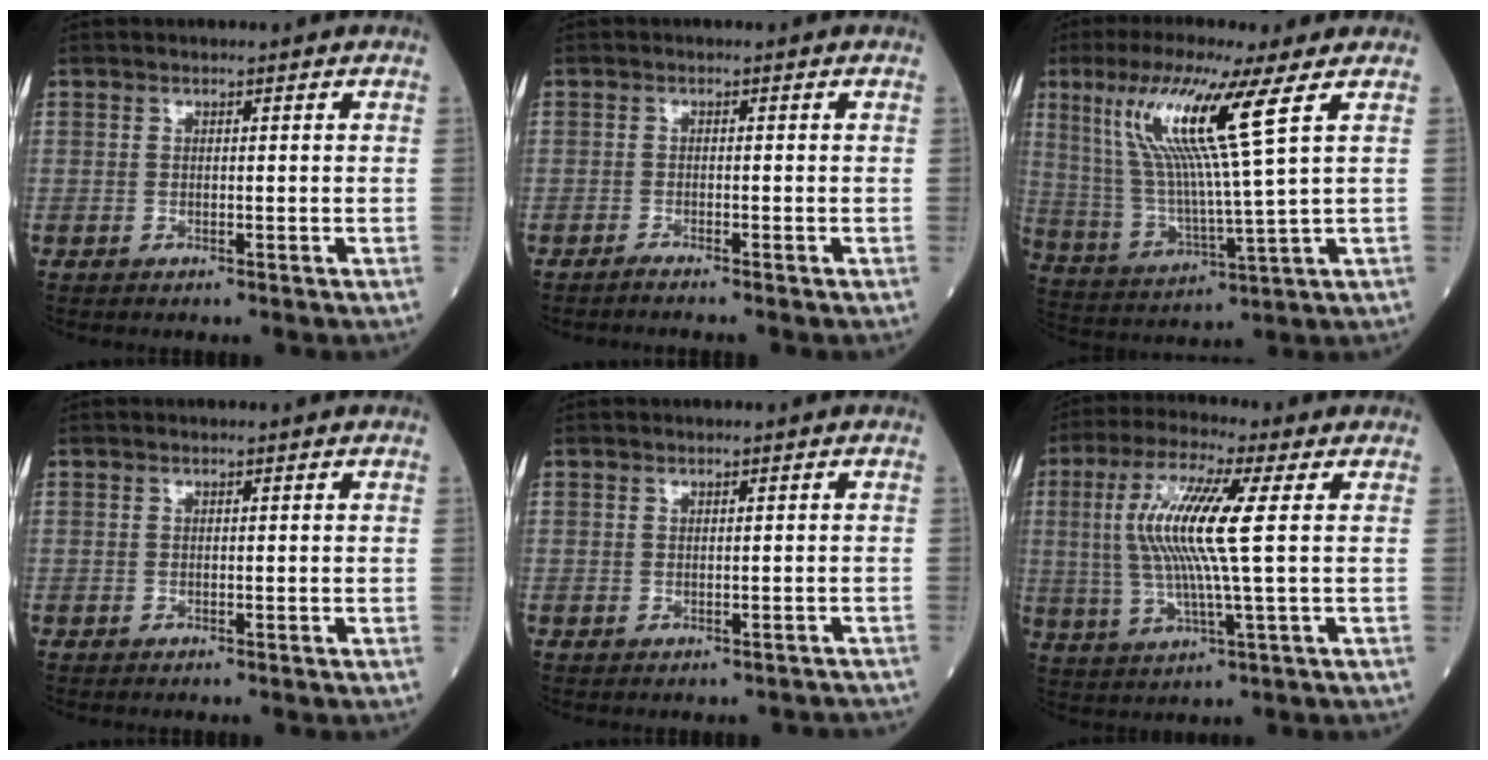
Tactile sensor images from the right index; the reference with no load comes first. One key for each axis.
{"total": 1.5, "fx": -1.3, "fy": -0.5, "fz": 0.6, "tx": -0.009, "ty": 0.003, "tz": -0.020}
{"total": 14.4, "fx": 6.3, "fy": -1.0, "fz": 12.9, "tx": -0.269, "ty": 0.003, "tz": 0.122}
{"total": 0.0}
{"total": 1.2, "fx": -0.9, "fy": 0.5, "fz": 0.5, "tx": -0.005, "ty": 0.002, "tz": -0.006}
{"total": 11.9, "fx": 1.8, "fy": 0.1, "fz": 11.7, "tx": -0.252, "ty": 0.007, "tz": 0.033}